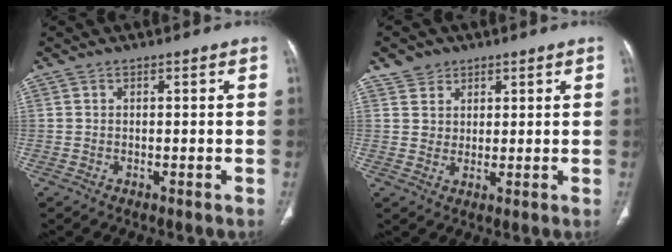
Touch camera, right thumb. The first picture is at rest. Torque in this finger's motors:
{"motor_torque": [-1.31, 1.45, 0.16, -0.09, -0.02]}